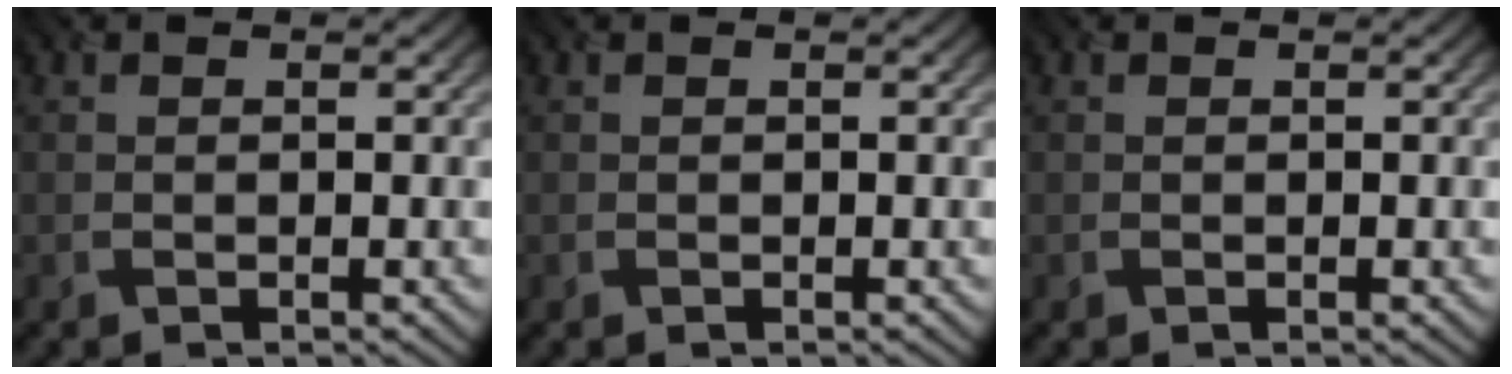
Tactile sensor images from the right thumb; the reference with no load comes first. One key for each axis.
{"total": 0.0}
{"total": 0.0}